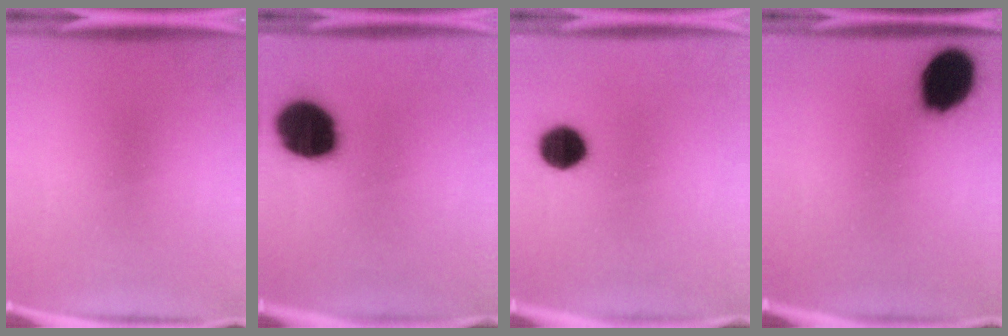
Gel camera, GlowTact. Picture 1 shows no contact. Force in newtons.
{"total": 19.6}
{"total": 8.8}
{"total": 14.1}